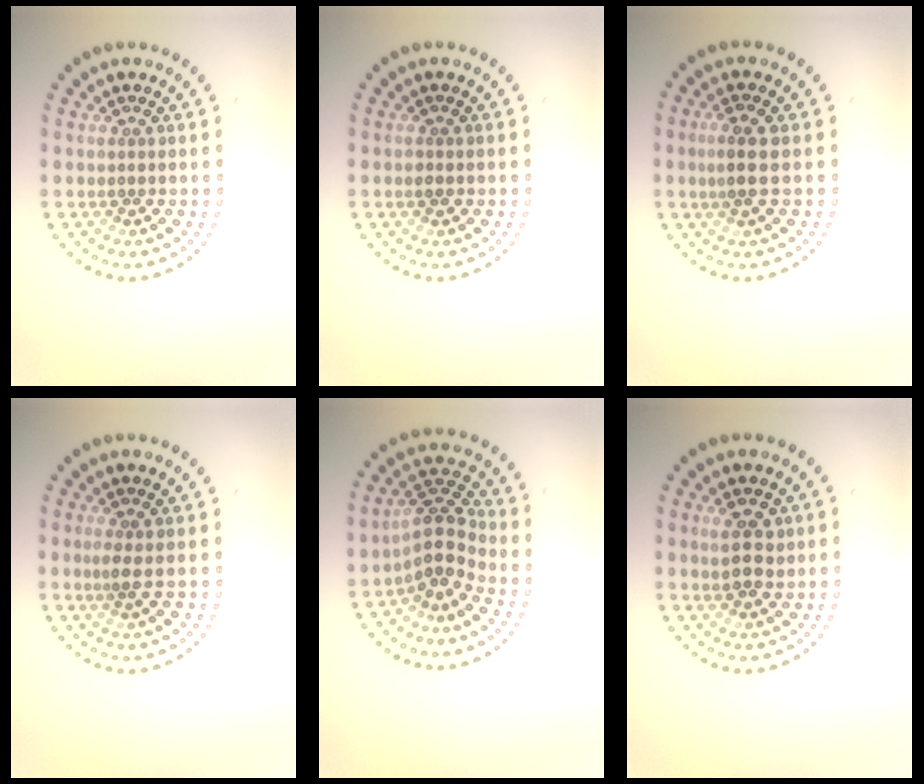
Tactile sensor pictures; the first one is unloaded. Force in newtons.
{"total": 0.9, "press": 0.8, "slide": 0.1}
{"total": 2.4, "press": 2.3, "slide": 0.7}
{"total": 1.2, "press": 0.9, "slide": 0.8}
{"total": 3.4, "press": 2.7, "slide": 2.1}
{"total": 2.6, "press": 2.6, "slide": 0.3}